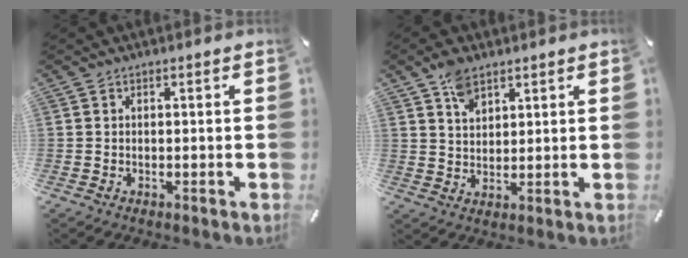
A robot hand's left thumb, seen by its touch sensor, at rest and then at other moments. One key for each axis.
{"total": 6.0, "fx": 3.7, "fy": 3.7, "fz": 2.8, "tx": -0.050, "ty": -0.005, "tz": 0.069}